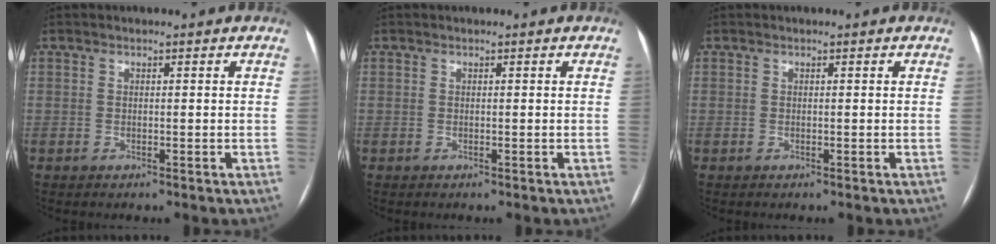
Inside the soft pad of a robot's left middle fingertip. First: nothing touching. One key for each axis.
{"total": 0.0}
{"total": 0.0}